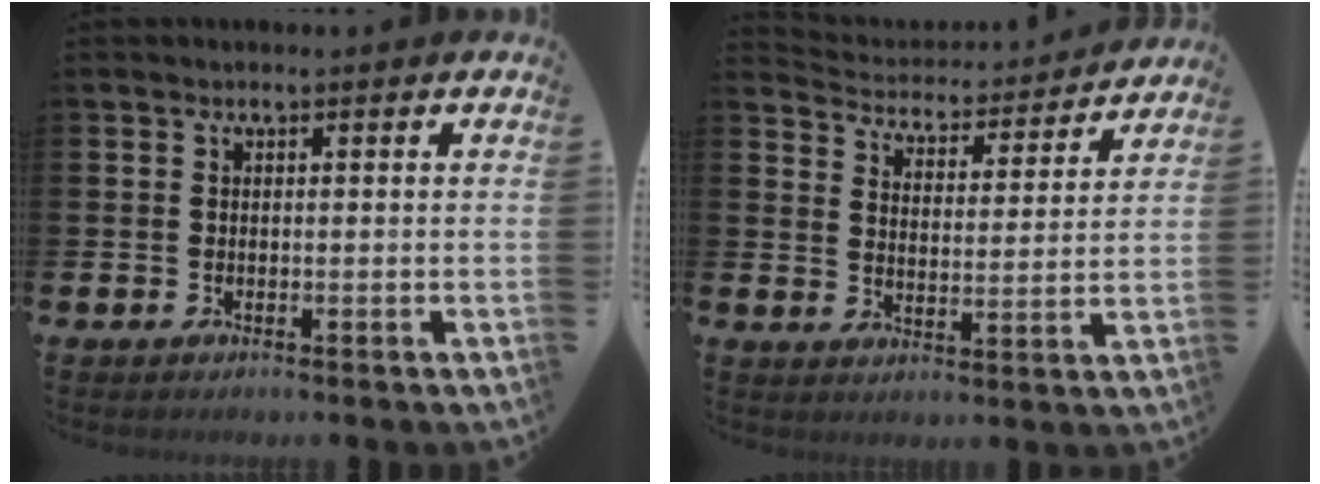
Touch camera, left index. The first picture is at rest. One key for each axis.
{"total": 4.4, "fx": 4.3, "fy": 1.0, "fz": 0.1, "tx": -0.034, "ty": -0.041, "tz": 0.070}